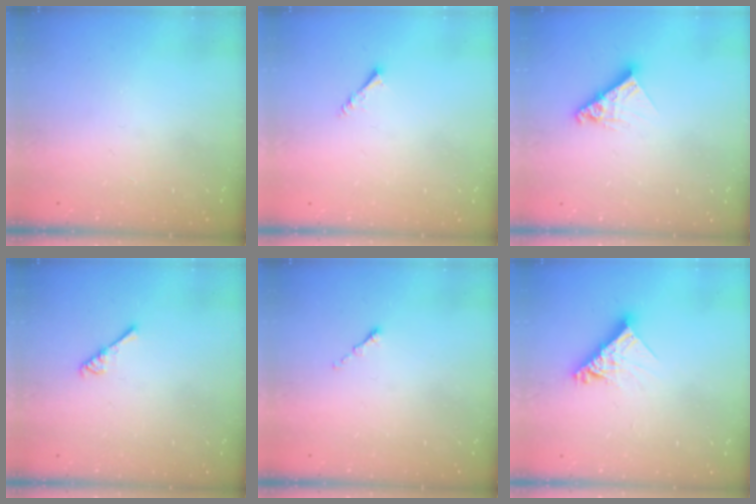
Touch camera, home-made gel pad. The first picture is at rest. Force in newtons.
{"total": 1.6, "press": 1.6, "slide": 0.3}
{"total": 9.0, "press": 9.0, "slide": 0.9}
{"total": 2.7, "press": 2.6, "slide": 0.4}
{"total": 0.0}
{"total": 11.5, "press": 11.4, "slide": 1.1}